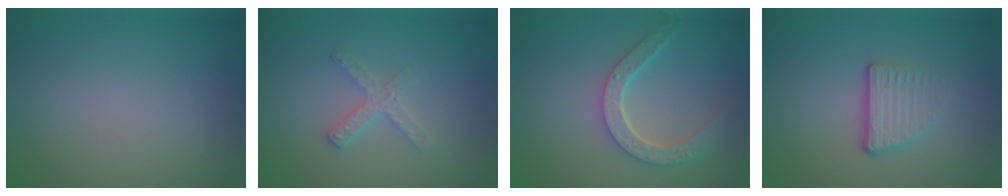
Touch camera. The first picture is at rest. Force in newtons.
{"total": 2.2, "press": 2.2, "slide": 0.3}
{"total": 4.6, "press": 3.8, "slide": 2.7}
{"total": 3.7, "press": 2.2, "slide": 3.0}